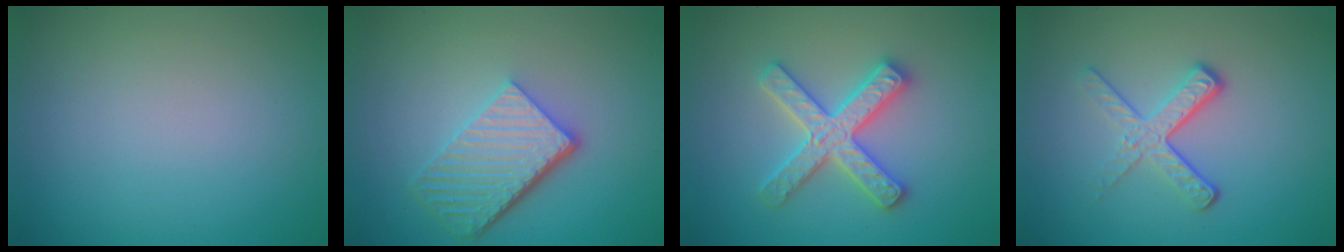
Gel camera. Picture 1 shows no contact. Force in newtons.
{"total": 5.6, "press": 3.9, "slide": 4.0}
{"total": 4.7, "press": 4.6, "slide": 0.6}
{"total": 3.6, "press": 2.2, "slide": 2.8}